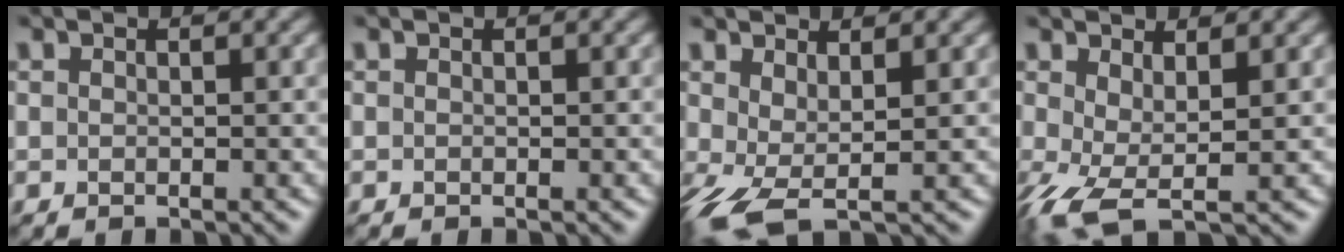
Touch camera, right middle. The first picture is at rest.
{"total": 0.0}
{"total": 3.8, "force": [-0.1, 1.4, 3.6], "torque": [-0.084, -0.006, -0.005]}
{"total": 4.2, "force": [-0.4, 1.3, 4.0], "torque": [-0.089, -0.008, -0.014]}